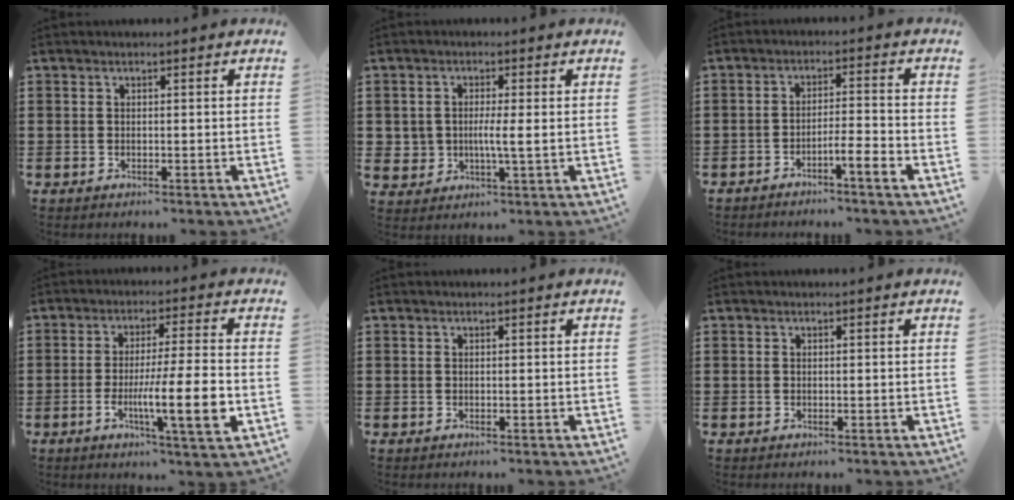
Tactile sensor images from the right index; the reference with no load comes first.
{"total": 2.9, "force": [-0.2, 1.7, 2.3], "torque": [-0.052, 0.006, -0.005]}
{"total": 3.8, "force": [-2.8, 0.0, 2.6], "torque": [-0.045, 0.001, -0.052]}
{"total": 11.0, "force": [-2.7, 0.9, 10.6], "torque": [-0.187, -0.014, -0.047]}
{"total": 0.0}
{"total": 0.0}